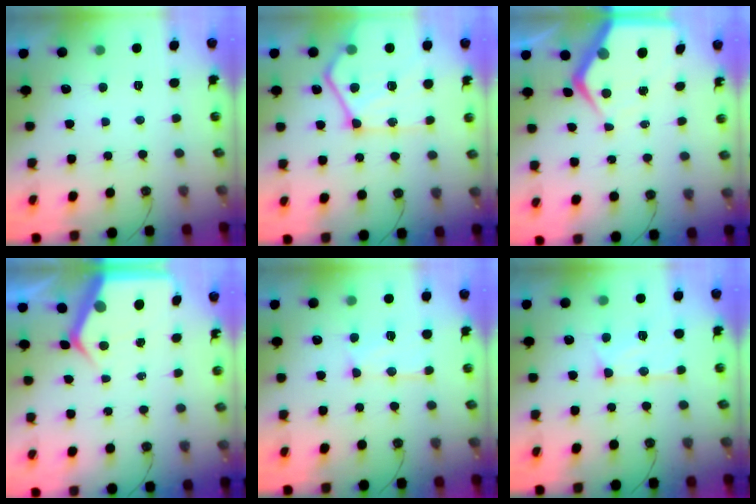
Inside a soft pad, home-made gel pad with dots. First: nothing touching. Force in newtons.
{"total": 20.4, "press": 20.3, "slide": 2.2}
{"total": 8.7, "press": 8.7, "slide": 1.0}
{"total": 6.2, "press": 6.2, "slide": 0.6}
{"total": 12.1, "press": 12.0, "slide": 1.1}
{"total": 13.8, "press": 13.8, "slide": 1.2}